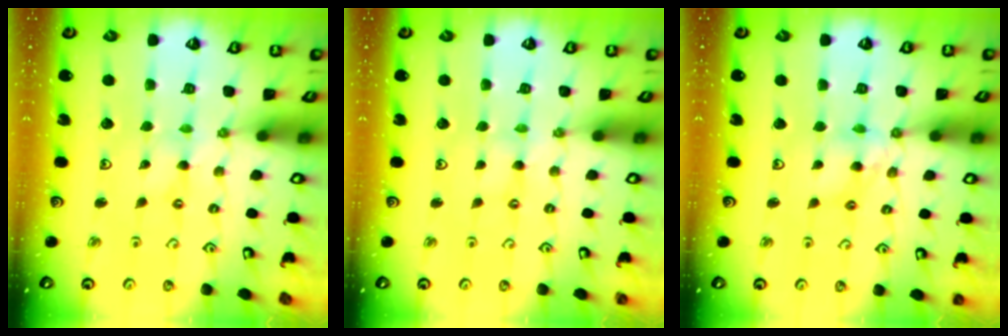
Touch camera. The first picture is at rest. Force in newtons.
{"total": 0.7, "press": 0.7, "slide": 0.1}
{"total": 7.1, "press": 7.0, "slide": 0.9}